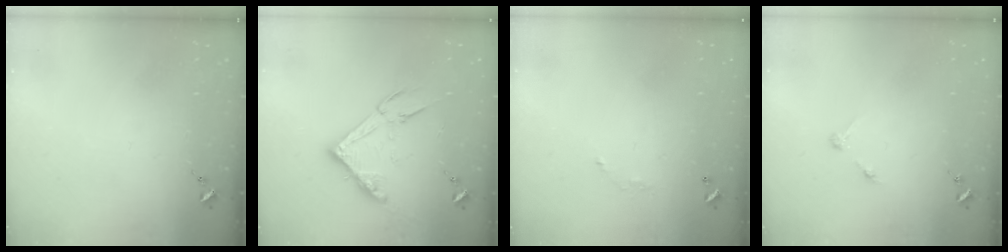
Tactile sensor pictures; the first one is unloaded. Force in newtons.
{"total": 14.8, "press": 14.8, "slide": 0.4}
{"total": 3.9, "press": 3.9, "slide": 0.1}
{"total": 2.8, "press": 2.8, "slide": 0.3}